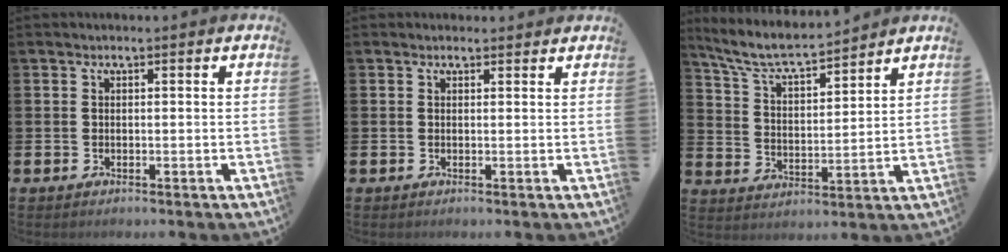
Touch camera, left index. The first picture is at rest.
{"total": 0.8, "force": [0.7, 0.3, 0.0], "torque": [0.015, -0.002, 0.010]}
{"total": 7.4, "force": [6.8, 1.0, 2.5], "torque": [-0.080, -0.042, 0.120]}